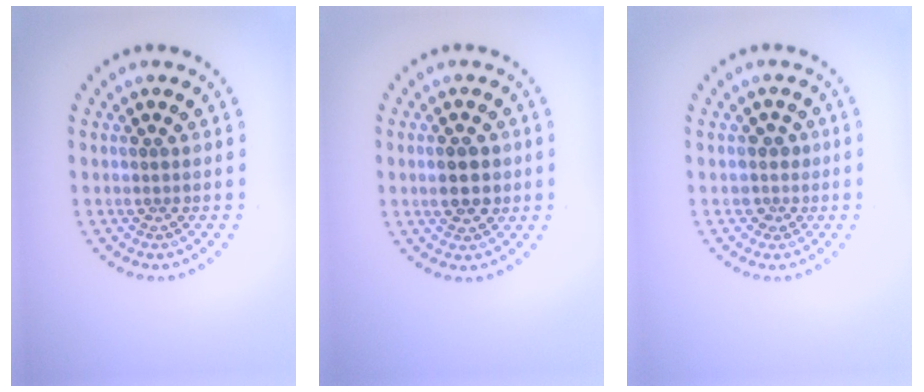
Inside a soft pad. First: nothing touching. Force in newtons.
{"total": 2.9, "press": 2.9, "slide": 0.3}
{"total": 1.6, "press": 1.2, "slide": 1.0}